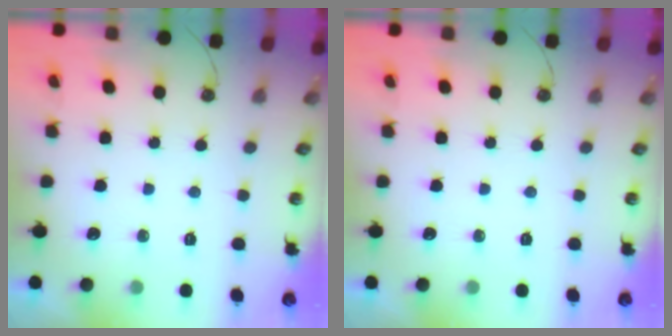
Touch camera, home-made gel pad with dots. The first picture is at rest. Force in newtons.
{"total": 0.0}